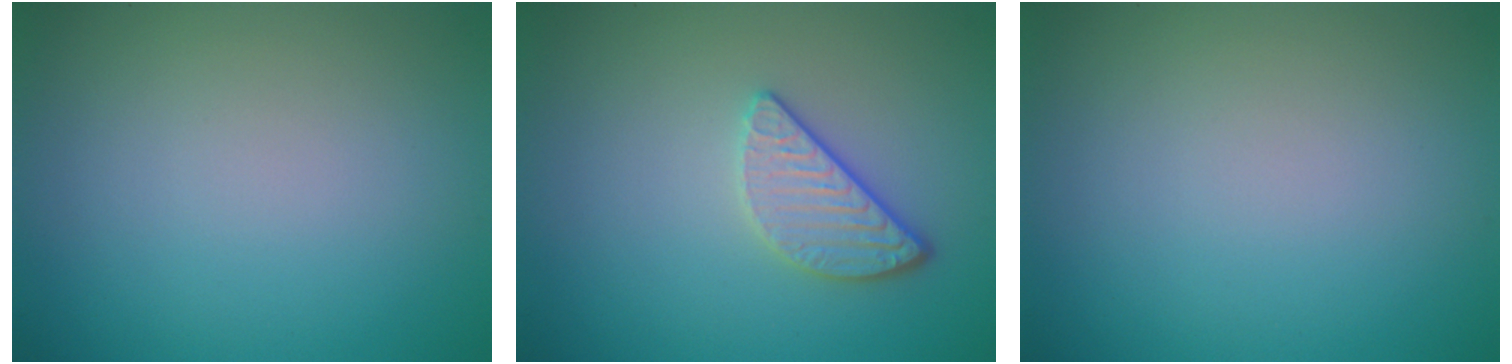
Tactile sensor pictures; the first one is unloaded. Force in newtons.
{"total": 2.6, "press": 2.3, "slide": 1.3}
{"total": 0.0}